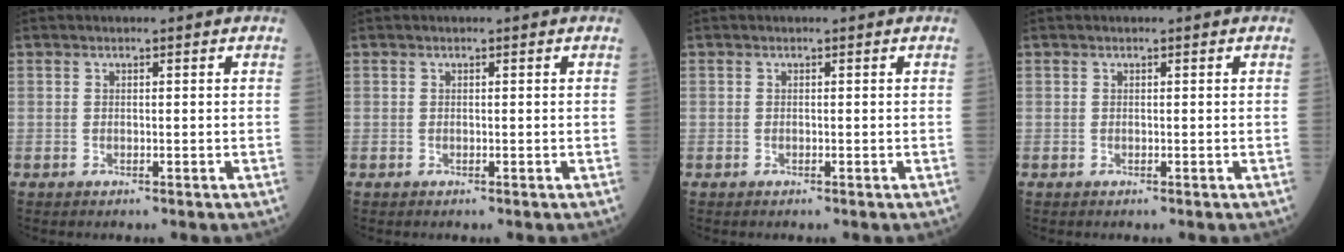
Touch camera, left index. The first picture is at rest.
{"total": 0.0}
{"total": 0.0}
{"total": 0.0}